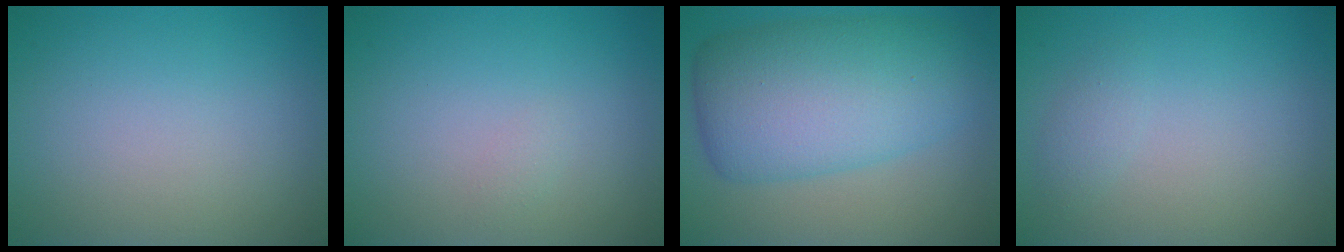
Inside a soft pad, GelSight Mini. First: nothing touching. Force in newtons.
{"total": 0.5, "press": 0.5, "slide": 0.0}
{"total": 9.6, "press": 9.6, "slide": 0.3}
{"total": 1.1, "press": 1.1, "slide": 0.1}